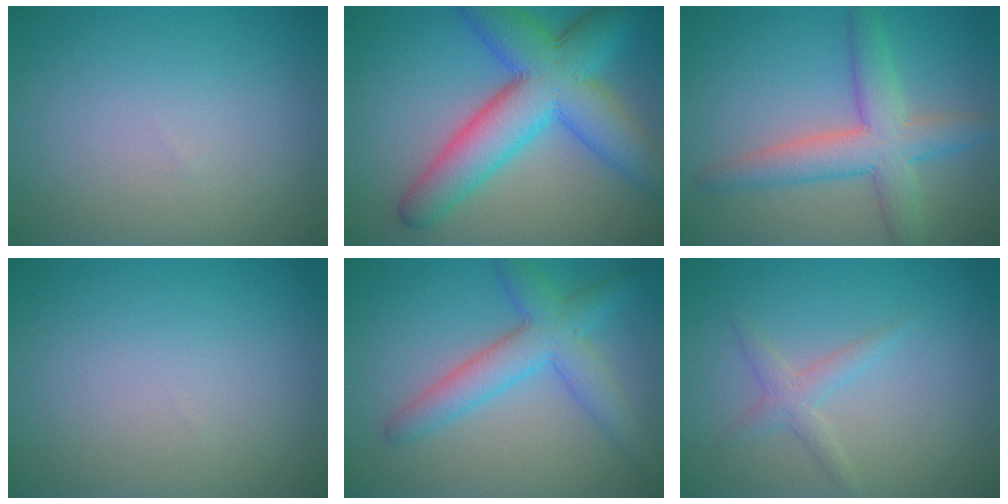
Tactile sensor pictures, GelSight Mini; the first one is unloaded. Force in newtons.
{"total": 10.0, "press": 10.0, "slide": 0.2}
{"total": 5.5, "press": 5.5, "slide": 0.3}
{"total": 0.0}
{"total": 4.9, "press": 4.9, "slide": 0.3}
{"total": 1.8, "press": 1.8, "slide": 0.1}